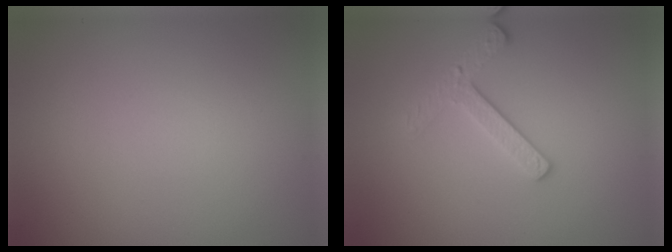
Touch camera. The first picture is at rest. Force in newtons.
{"total": 2.4, "press": 2.3, "slide": 0.5}